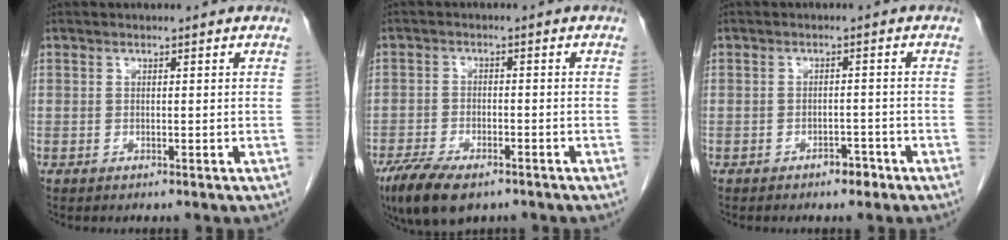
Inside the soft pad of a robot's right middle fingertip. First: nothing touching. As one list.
[{"total": 9.4, "force": [-6.6, 3.5, 5.7], "torque": [-0.100, -0.014, -0.110]}, {"total": 2.1, "force": [-1.6, 0.9, 1.0], "torque": [-0.014, 0.004, -0.020]}]